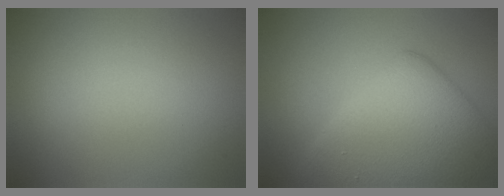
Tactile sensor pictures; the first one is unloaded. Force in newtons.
{"total": 7.9, "press": 7.9, "slide": 0.2}